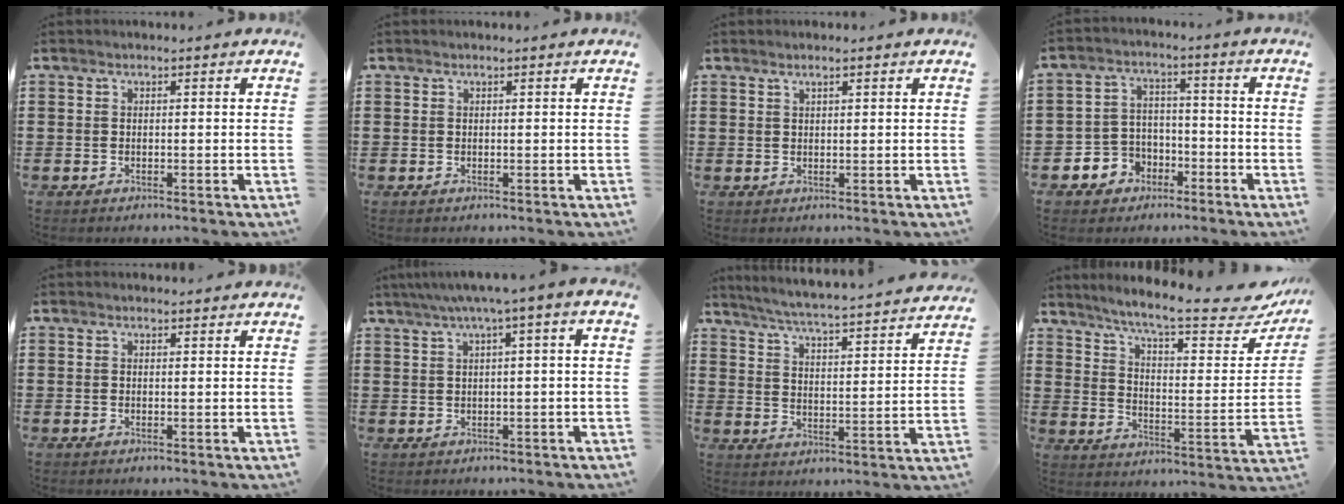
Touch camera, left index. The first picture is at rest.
{"total": 0.0}
{"total": 1.1, "force": [0.8, 0.0, 0.7], "torque": [-0.015, 0.000, 0.015]}
{"total": 4.9, "force": [-3.0, 3.8, 0.7], "torque": [-0.031, 0.011, -0.062]}
{"total": 0.6, "force": [0.6, 0.2, 0.1], "torque": [-0.003, 0.001, 0.012]}
{"total": 3.0, "force": [0.4, -0.3, 3.0], "torque": [-0.056, -0.002, 0.000]}
{"total": 4.9, "force": [4.6, -0.7, 1.6], "torque": [-0.053, -0.041, 0.071]}
{"total": 9.7, "force": [8.1, 0.4, 5.3], "torque": [-0.116, -0.055, 0.132]}